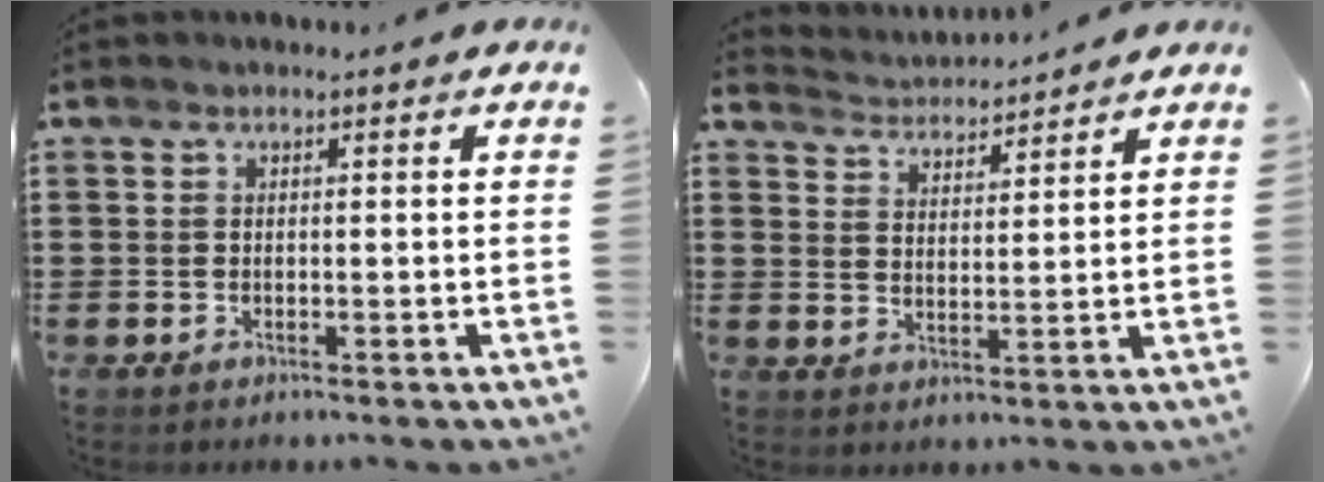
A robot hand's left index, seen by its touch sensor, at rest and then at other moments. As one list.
[{"total": 3.2, "force": [3.1, 0.0, -0.5], "torque": [-0.007, -0.020, 0.053]}]